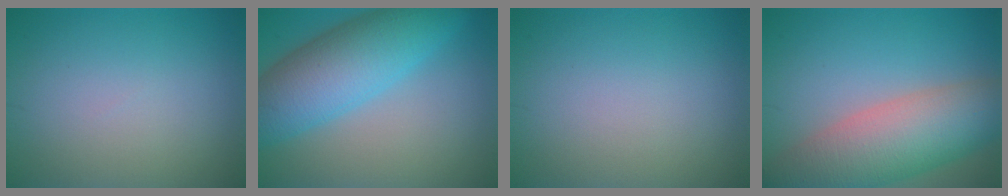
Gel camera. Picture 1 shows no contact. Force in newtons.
{"total": 9.1, "press": 9.1, "slide": 0.1}
{"total": 0.0}
{"total": 9.7, "press": 9.7, "slide": 0.5}